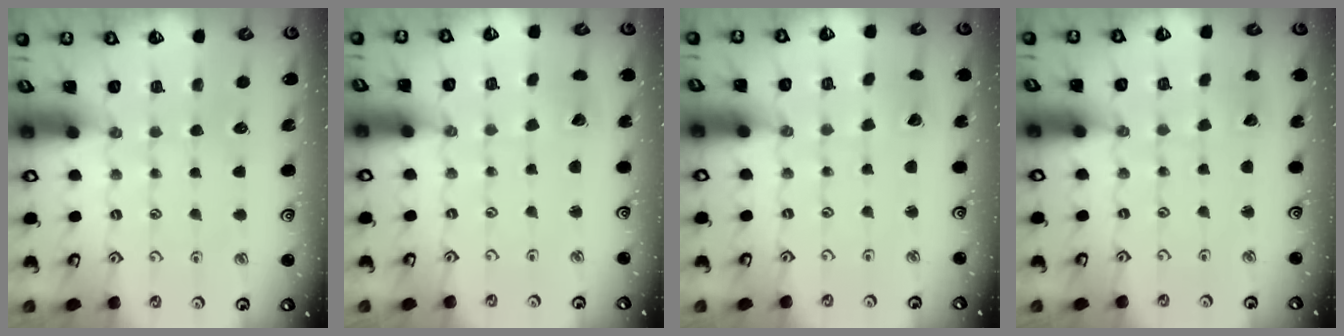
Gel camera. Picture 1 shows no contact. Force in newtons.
{"total": 2.0, "press": 2.0, "slide": 0.3}
{"total": 2.3, "press": 2.3, "slide": 0.0}
{"total": 1.3, "press": 1.3, "slide": 0.0}